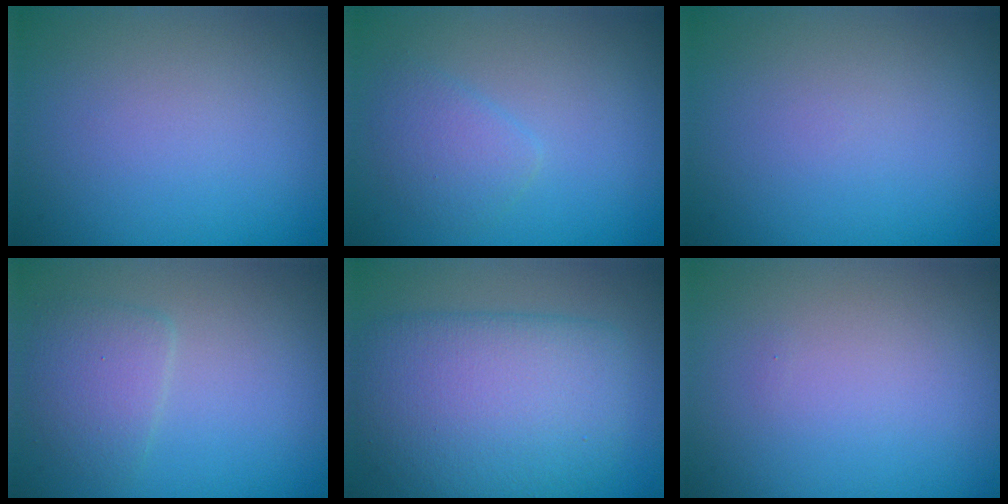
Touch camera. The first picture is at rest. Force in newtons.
{"total": 2.0, "press": 2.0, "slide": 0.1}
{"total": 0.0}
{"total": 2.4, "press": 2.4, "slide": 0.0}
{"total": 7.9, "press": 7.8, "slide": 0.3}
{"total": 0.0}